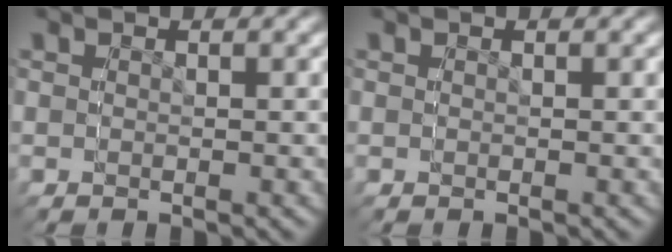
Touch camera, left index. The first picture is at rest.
{"total": 0.0}